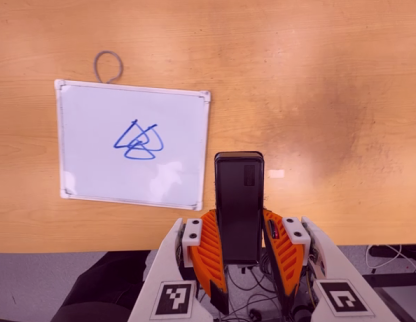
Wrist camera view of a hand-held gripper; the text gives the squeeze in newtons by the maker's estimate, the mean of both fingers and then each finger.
{"total": 6.0, "left": 4.4, "right": 7.5}